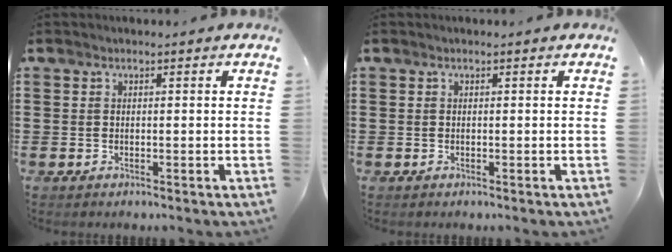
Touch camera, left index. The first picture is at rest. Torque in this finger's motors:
{"motor_torque": [-0.01, 0.00, 0.00, 0.00]}